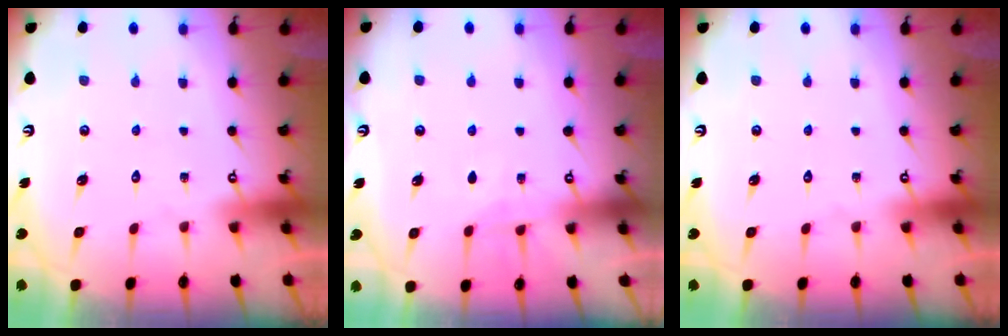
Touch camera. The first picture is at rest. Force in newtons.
{"total": 4.9, "press": 4.9, "slide": 0.4}
{"total": 0.0}